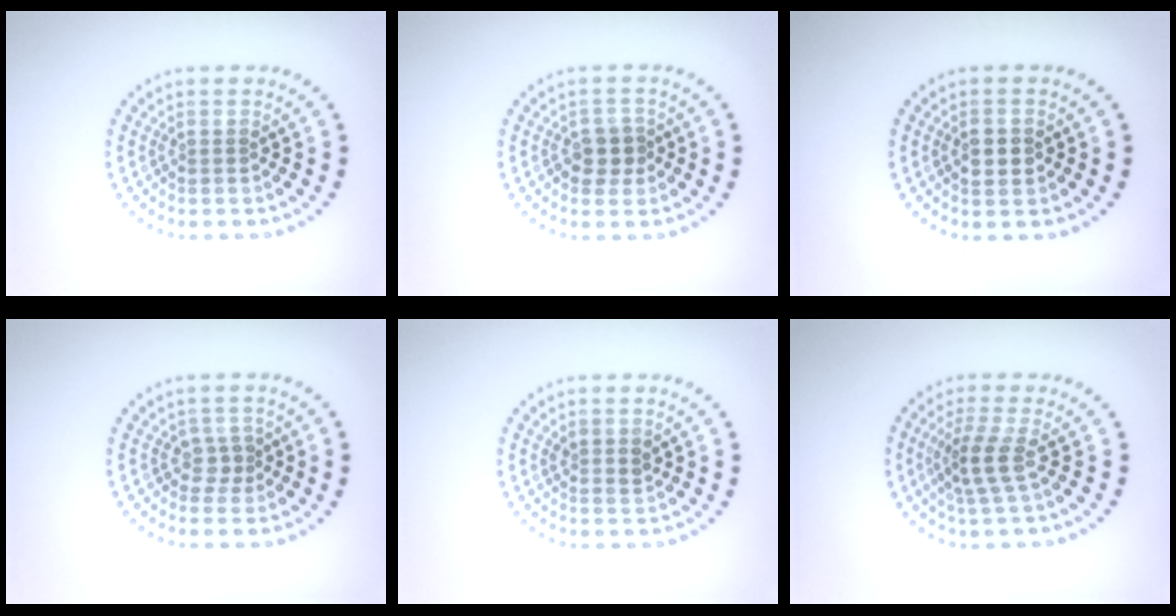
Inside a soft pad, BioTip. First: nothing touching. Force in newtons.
{"total": 2.3, "press": 2.1, "slide": 0.8}
{"total": 2.3, "press": 2.3, "slide": 0.1}
{"total": 1.4, "press": 1.1, "slide": 0.9}
{"total": 1.1, "press": 0.9, "slide": 0.5}
{"total": 2.8, "press": 2.4, "slide": 1.4}